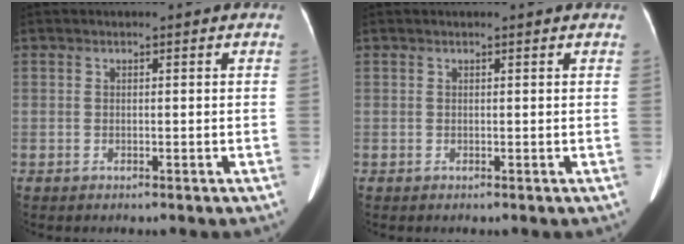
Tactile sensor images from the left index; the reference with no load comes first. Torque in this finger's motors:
{"motor_torque": [0.11, -0.08, 0.00, 0.00]}